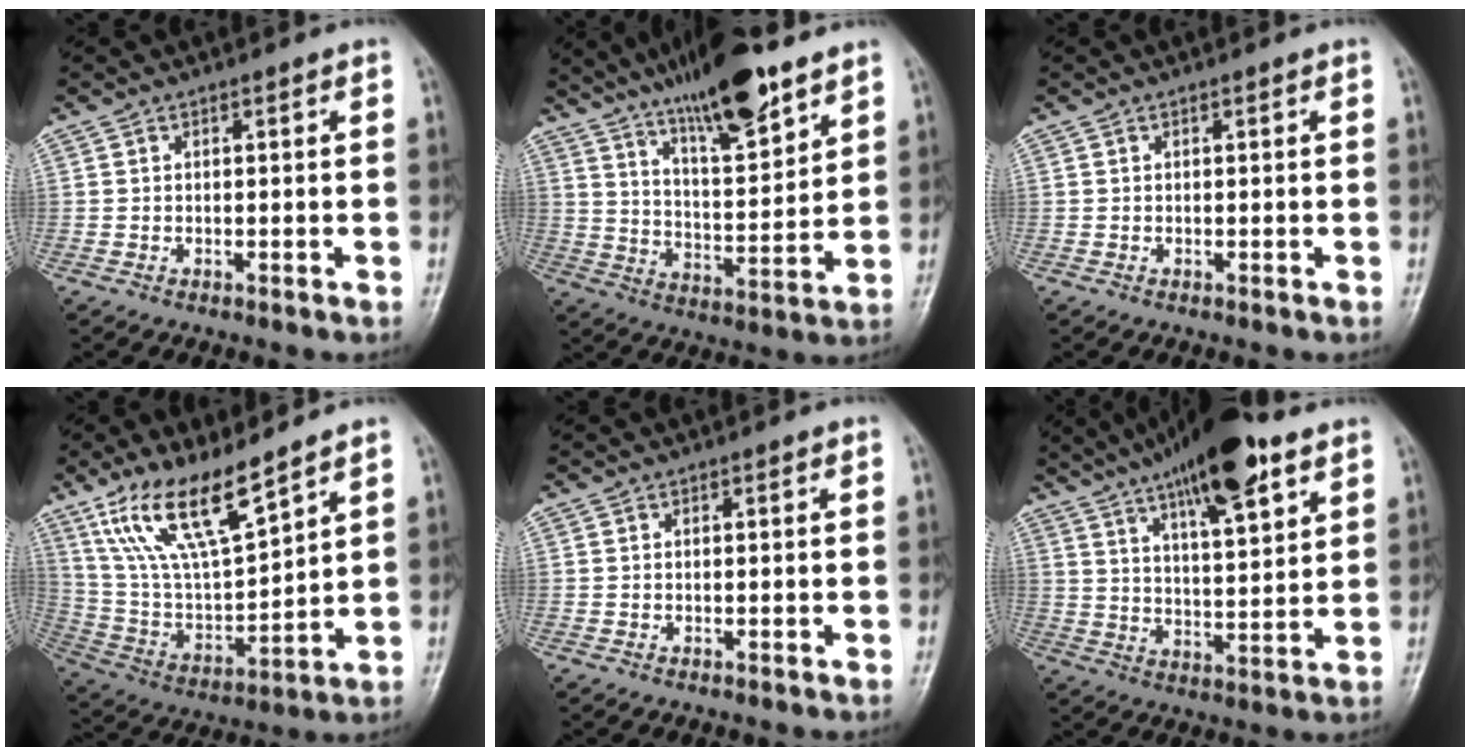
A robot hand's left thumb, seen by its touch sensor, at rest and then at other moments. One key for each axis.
{"total": 16.5, "fx": 11.6, "fy": 3.9, "fz": 11.1, "tx": -0.166, "ty": -0.061, "tz": 0.200}
{"total": 0.0}
{"total": 16.1, "fx": 11.1, "fy": 4.3, "fz": 10.8, "tx": -0.186, "ty": -0.052, "tz": 0.230}
{"total": 0.0}
{"total": 18.5, "fx": 11.0, "fy": 5.4, "fz": 13.8, "tx": -0.203, "ty": -0.035, "tz": 0.180}